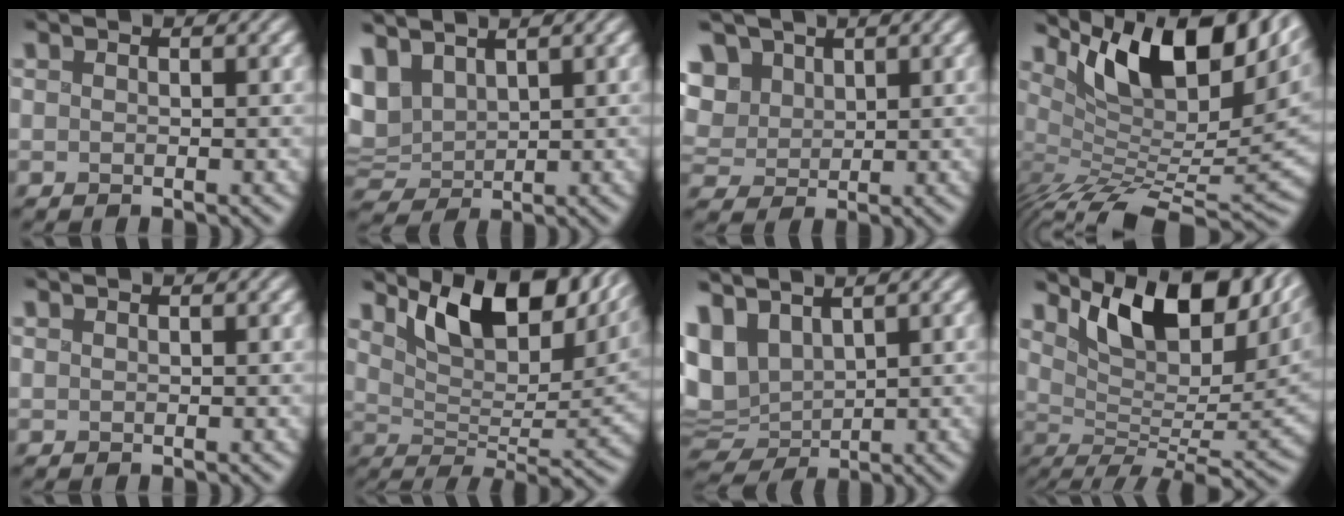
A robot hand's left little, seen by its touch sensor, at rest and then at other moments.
{"total": 6.7, "force": [3.5, 3.9, 4.1], "torque": [-0.107, 0.016, 0.068]}
{"total": 5.3, "force": [2.6, 3.8, 2.6], "torque": [-0.089, 0.009, 0.049]}
{"total": 13.2, "force": [3.0, 5.9, 11.4], "torque": [-0.165, 0.004, 0.063]}
{"total": 0.0}
{"total": 11.5, "force": [6.9, 4.6, 8.0], "torque": [-0.120, 0.002, 0.126]}
{"total": 6.9, "force": [2.9, 4.2, 4.6], "torque": [-0.114, 0.001, 0.061]}
{"total": 12.9, "force": [6.6, 5.4, 9.7], "torque": [-0.137, 0.009, 0.115]}